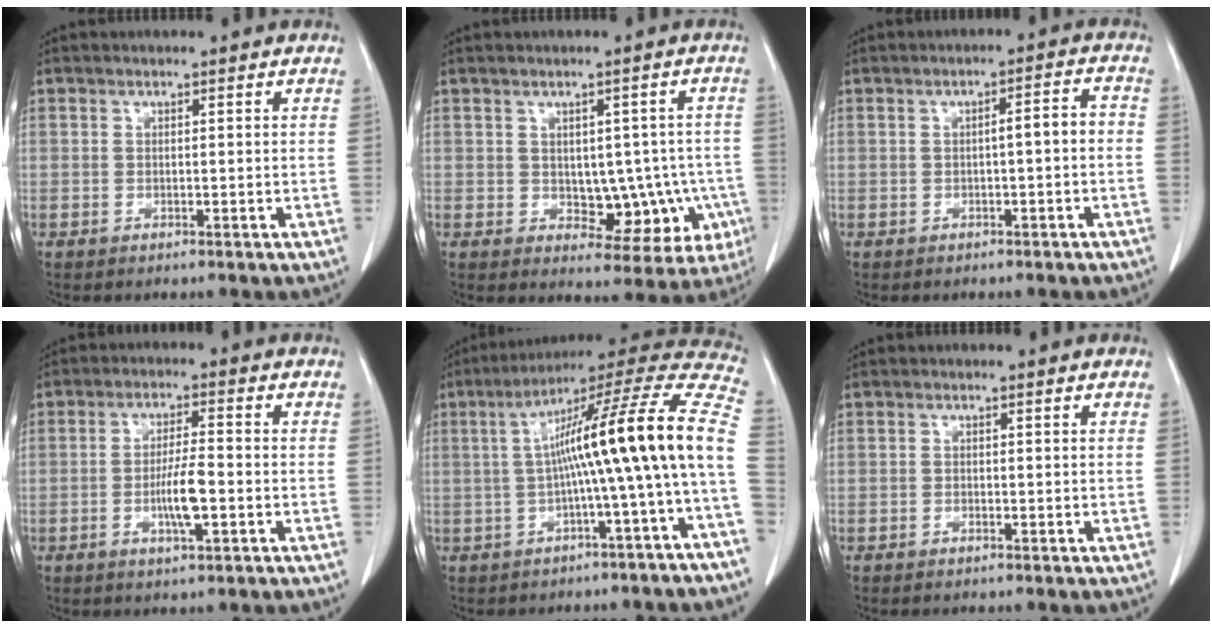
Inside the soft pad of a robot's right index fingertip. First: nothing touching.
{"total": 9.3, "force": [-1.4, 5.4, 7.4], "torque": [-0.072, 0.015, -0.001]}
{"total": 3.2, "force": [-0.6, 0.5, 3.1], "torque": [-0.041, 0.013, -0.009]}
{"total": 5.9, "force": [-1.6, 0.8, 5.6], "torque": [-0.108, -0.003, -0.028]}
{"total": 18.2, "force": [-1.4, -1.1, 18.1], "torque": [-0.258, 0.043, -0.029]}
{"total": 0.6, "force": [-0.5, 0.2, 0.3], "torque": [-0.007, 0.000, -0.007]}